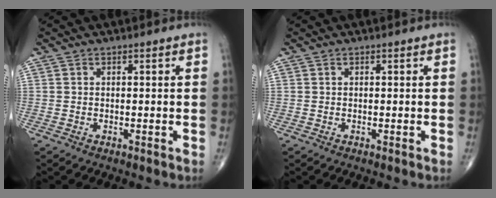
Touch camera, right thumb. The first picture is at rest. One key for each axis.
{"total": 0.0}